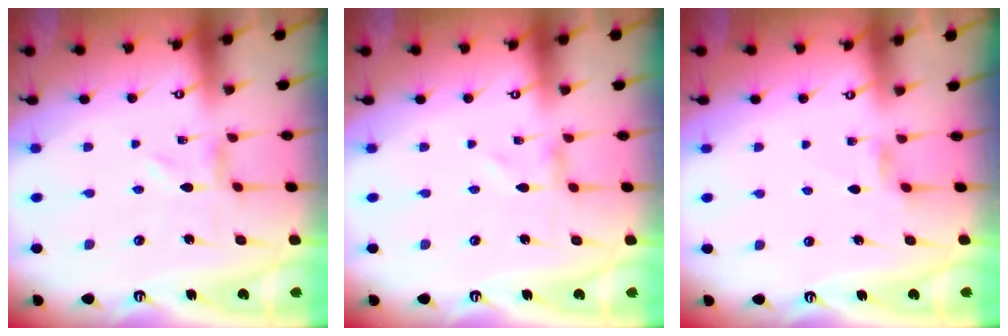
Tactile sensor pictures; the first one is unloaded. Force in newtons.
{"total": 0.0}
{"total": 2.3, "press": 2.3, "slide": 0.4}